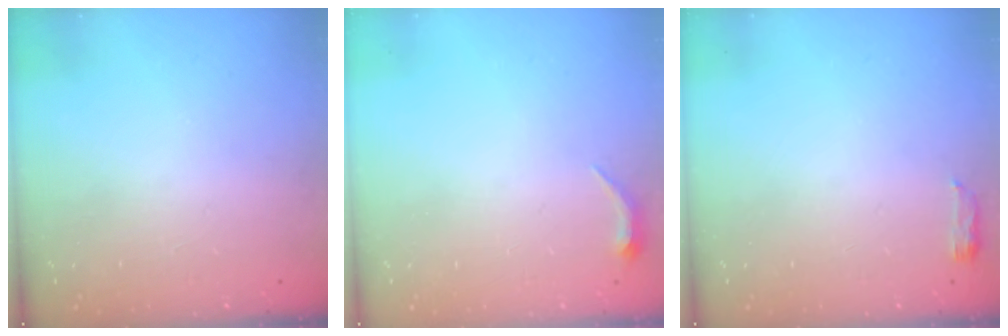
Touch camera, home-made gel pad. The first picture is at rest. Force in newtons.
{"total": 3.5, "press": 3.4, "slide": 0.7}
{"total": 3.7, "press": 3.5, "slide": 1.3}